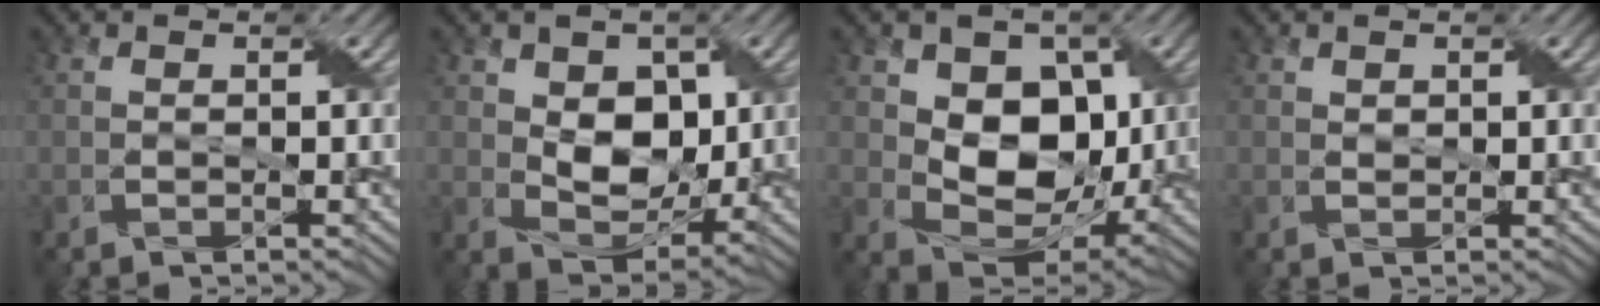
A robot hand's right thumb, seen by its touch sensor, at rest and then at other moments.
{"total": 7.4, "force": [1.2, 5.3, 5.0], "torque": [-0.102, -0.008, 0.020]}
{"total": 10.4, "force": [1.8, 7.6, 6.9], "torque": [-0.131, -0.015, 0.023]}
{"total": 0.7, "force": [0.5, 0.5, 0.1], "torque": [-0.006, -0.001, 0.011]}